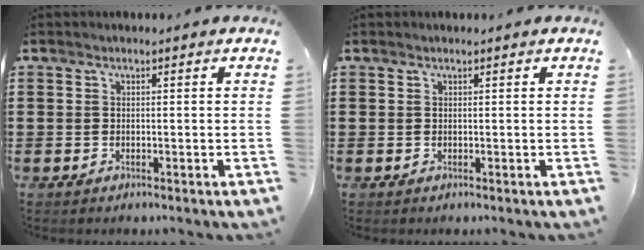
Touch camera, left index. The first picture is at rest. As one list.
[{"total": 0.0}]